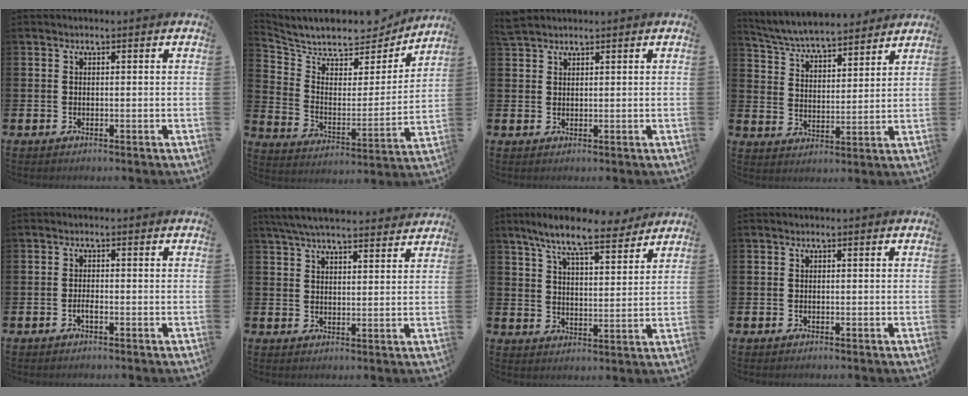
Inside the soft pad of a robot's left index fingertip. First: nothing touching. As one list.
[{"total": 7.7, "force": [7.1, 2.6, 1.7], "torque": [-0.070, -0.061, 0.119]}, {"total": 2.0, "force": [1.9, 0.6, 0.3], "torque": [-0.007, 0.002, 0.036]}, {"total": 5.9, "force": [5.8, 0.7, 1.0], "torque": [-0.049, -0.040, 0.101]}, {"total": 1.1, "force": [-0.5, 0.3, 0.9], "torque": [-0.021, 0.001, -0.009]}, {"total": 6.2, "force": [5.8, 0.8, 1.8], "torque": [-0.047, -0.024, 0.107]}, {"total": 9.4, "force": [8.2, 1.5, 4.2], "torque": [-0.091, -0.038, 0.146]}, {"total": 0.0}]